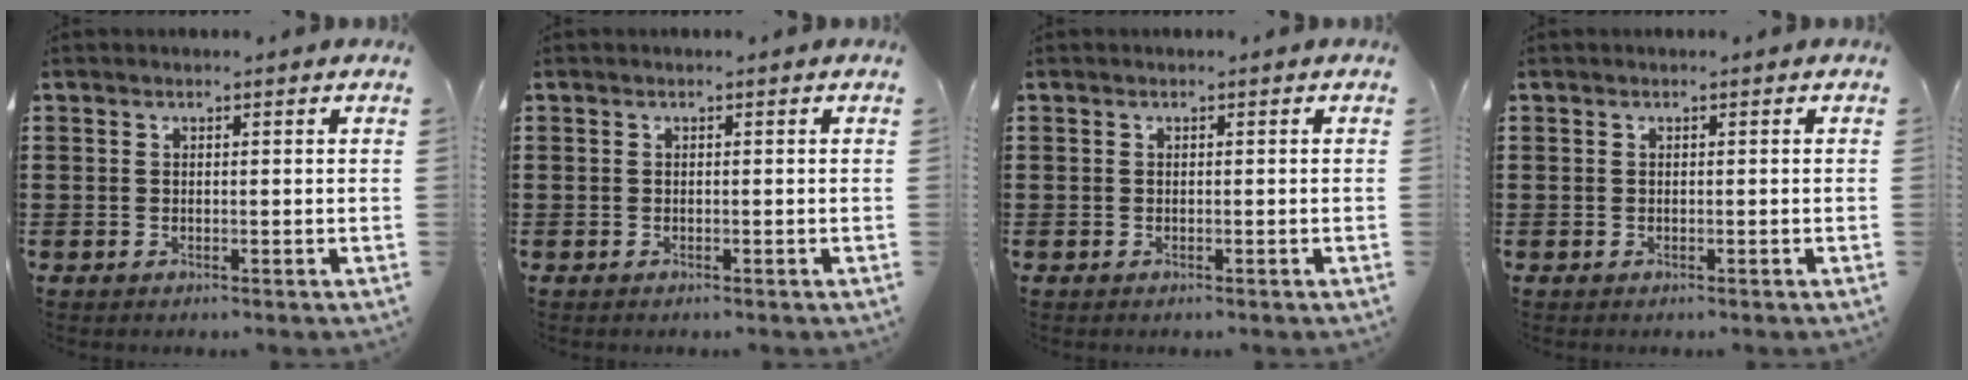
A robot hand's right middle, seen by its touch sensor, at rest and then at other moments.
{"total": 0.0}
{"total": 0.0}
{"total": 0.0}